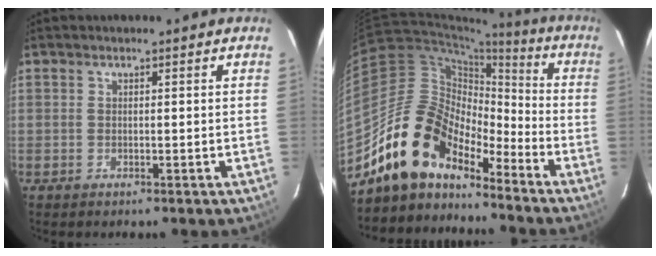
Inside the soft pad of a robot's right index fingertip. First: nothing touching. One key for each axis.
{"total": 15.8, "fx": -13.0, "fy": 6.8, "fz": 5.8, "tx": -0.112, "ty": 0.018, "tz": -0.243}